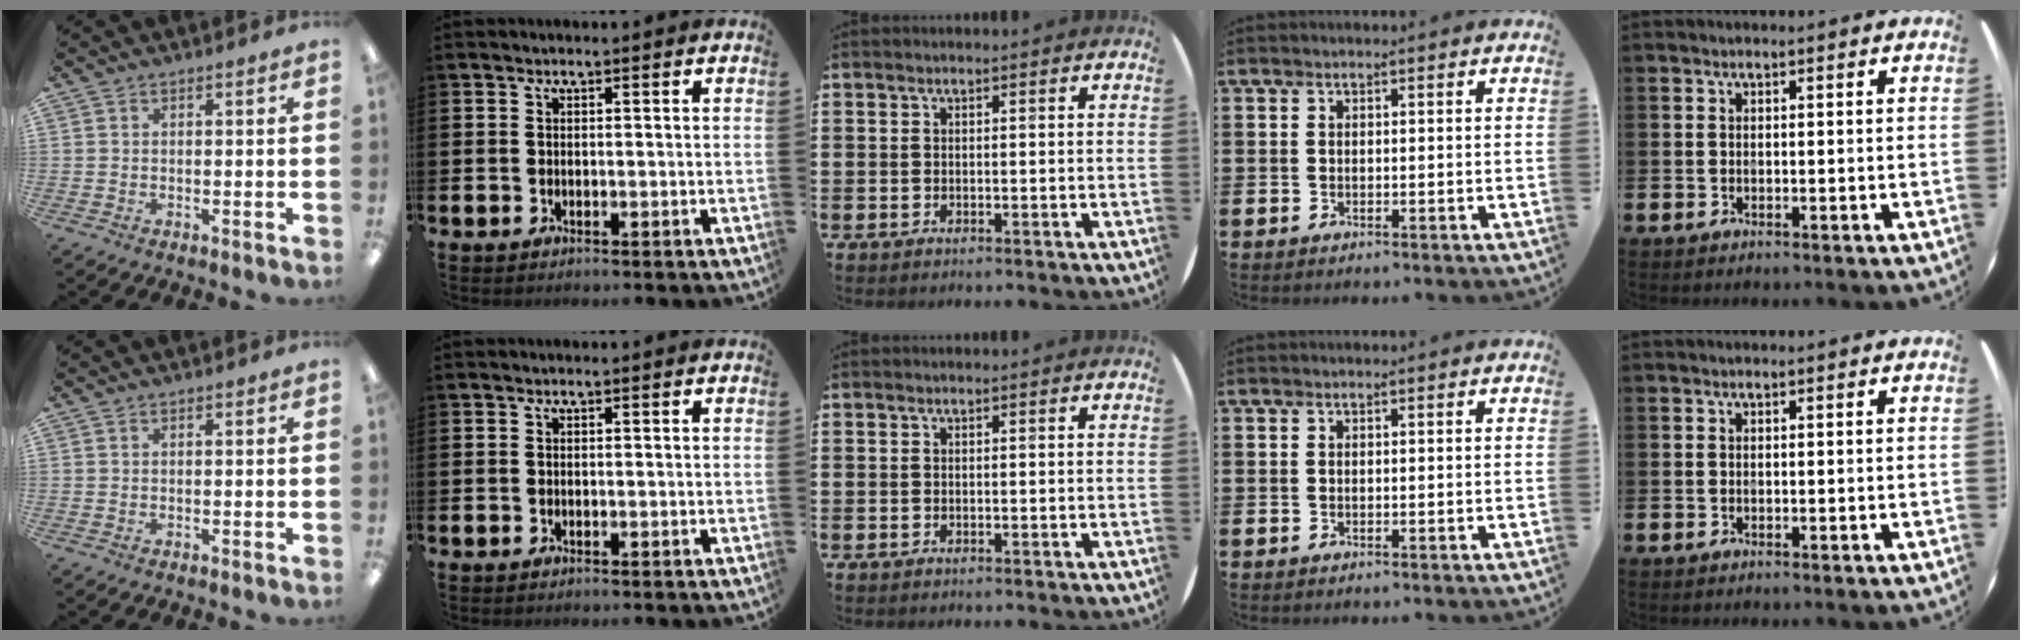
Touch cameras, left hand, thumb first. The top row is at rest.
{}